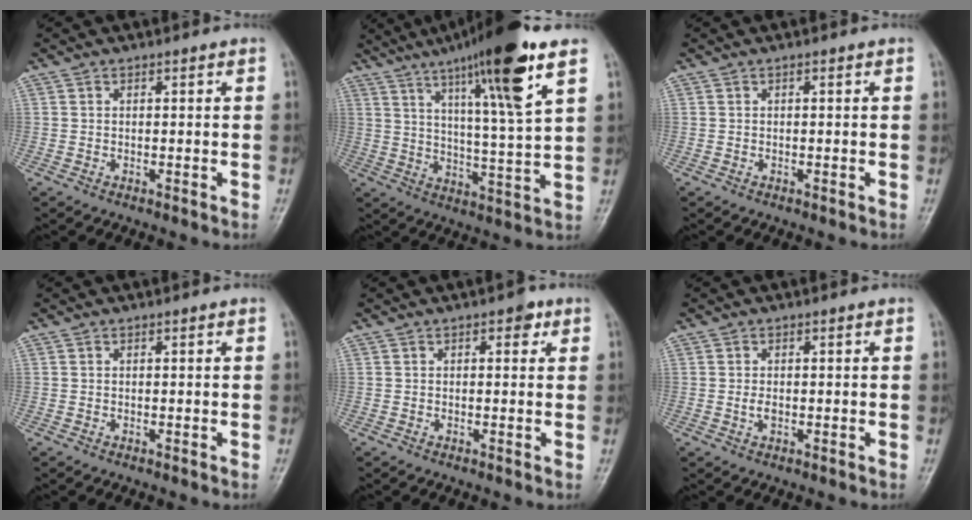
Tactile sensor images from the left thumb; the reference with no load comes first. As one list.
[{"total": 18.4, "force": [10.6, 1.5, 15.1], "torque": [-0.235, -0.043, 0.168]}, {"total": 0.0}, {"total": 0.0}, {"total": 2.2, "force": [1.0, 1.3, 1.4], "torque": [-0.003, 0.001, 0.008]}, {"total": 1.6, "force": [-0.1, 1.1, 1.2], "torque": [-0.021, 0.000, -0.003]}]